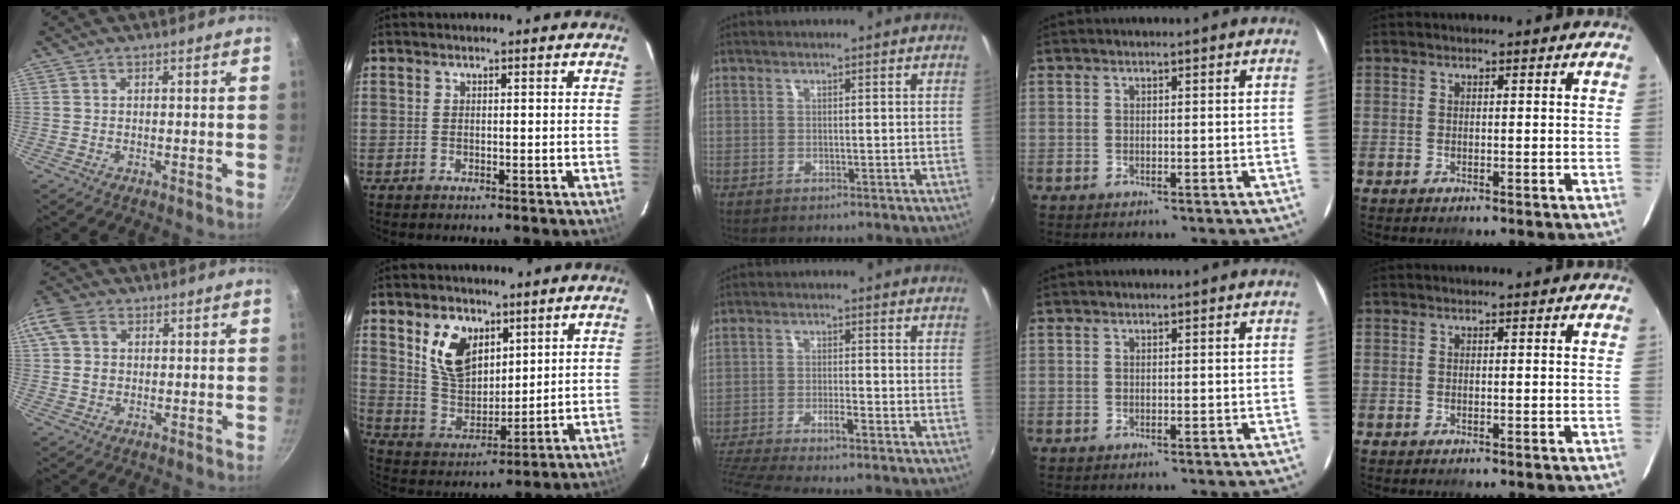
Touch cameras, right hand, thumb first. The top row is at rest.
{"thumb": {"total": 8.0, "force": [2.0, 6.2, 4.6], "torque": [-0.090, 0.006, 0.026]}, "index": {"total": 11.0, "force": [5.5, 6.8, 6.7], "torque": [-0.128, 0.012, 0.117]}, "middle": {"total": 8.2, "force": [-6.7, -0.7, 4.7], "torque": [-0.105, -0.027, -0.118]}}